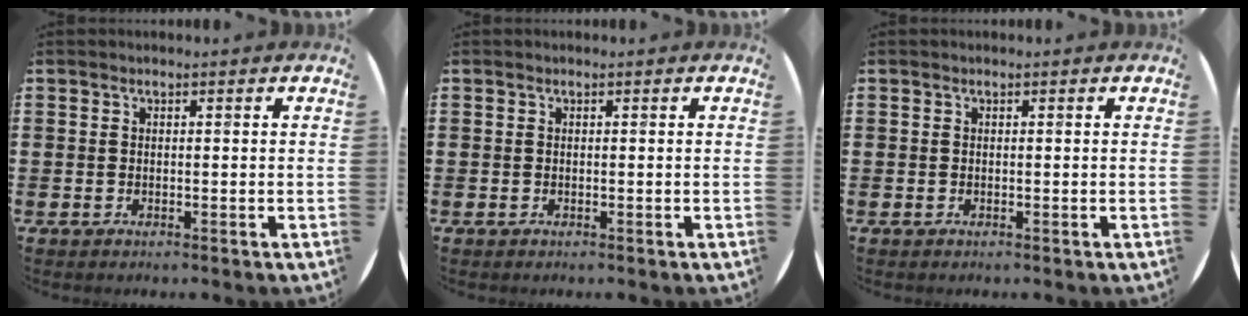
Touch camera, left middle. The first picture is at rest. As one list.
[{"total": 0.0}, {"total": 0.0}]